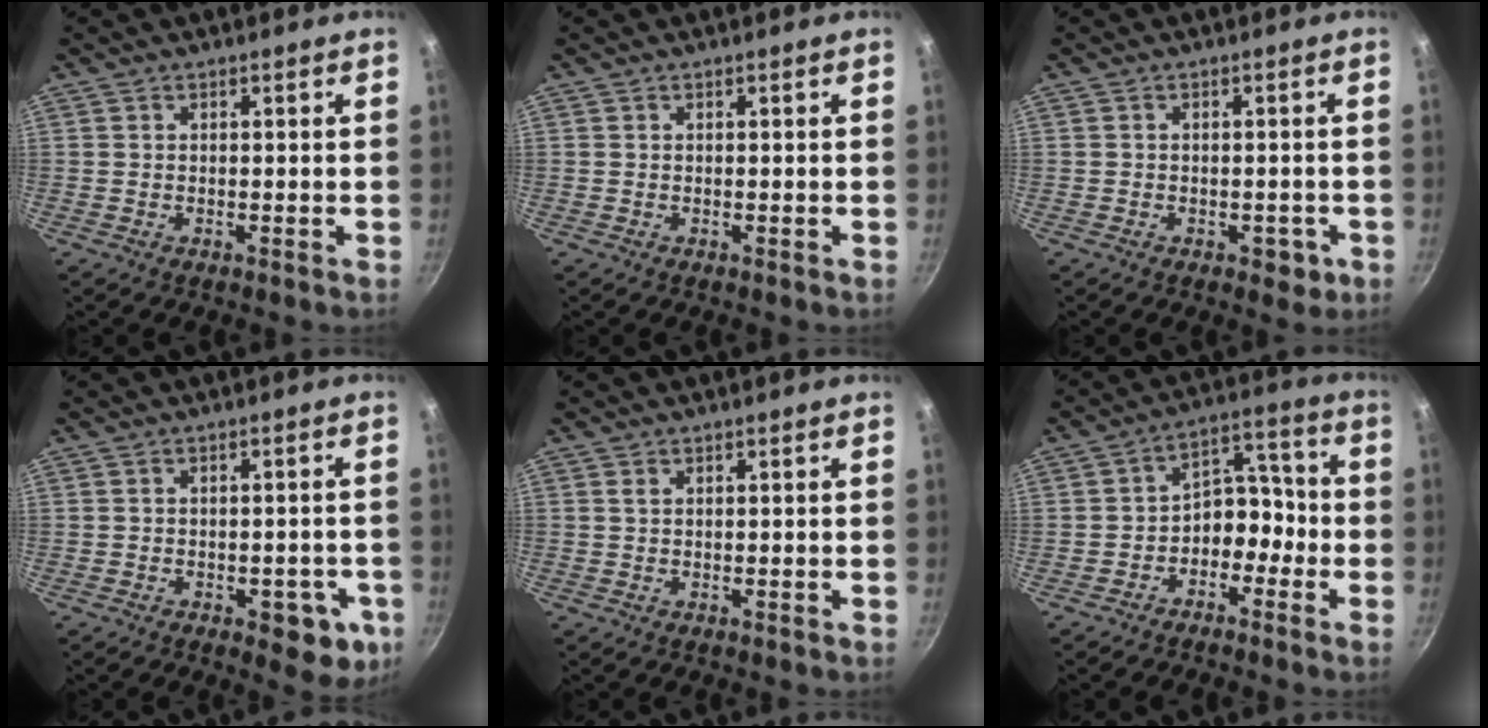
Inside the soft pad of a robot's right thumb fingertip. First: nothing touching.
{"total": 0.0}
{"total": 3.1, "force": [-1.4, 1.9, 2.0], "torque": [-0.009, 0.005, -0.016]}
{"total": 7.2, "force": [-3.2, 3.5, 5.4], "torque": [-0.040, 0.013, -0.035]}
{"total": 0.6, "force": [0.3, 0.3, 0.4], "torque": [-0.009, 0.000, 0.006]}
{"total": 8.7, "force": [-2.8, 6.1, 5.5], "torque": [-0.048, 0.050, -0.059]}